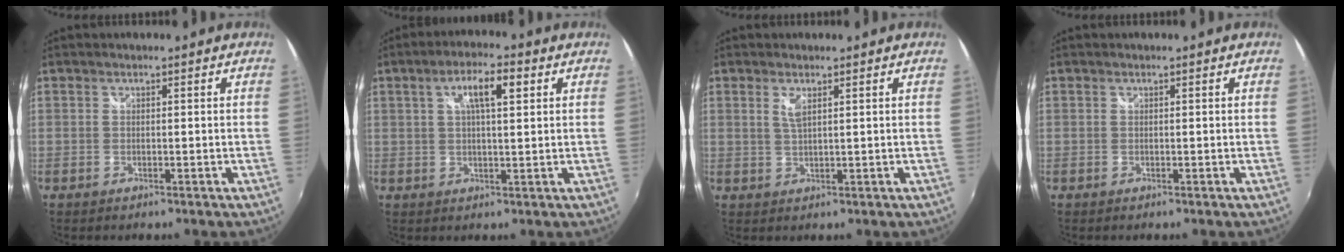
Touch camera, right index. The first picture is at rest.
{"total": 6.6, "force": [2.4, 1.7, 5.9], "torque": [-0.101, 0.011, 0.041]}
{"total": 2.1, "force": [1.1, 0.5, 1.7], "torque": [-0.032, -0.002, 0.019]}
{"total": 0.0}